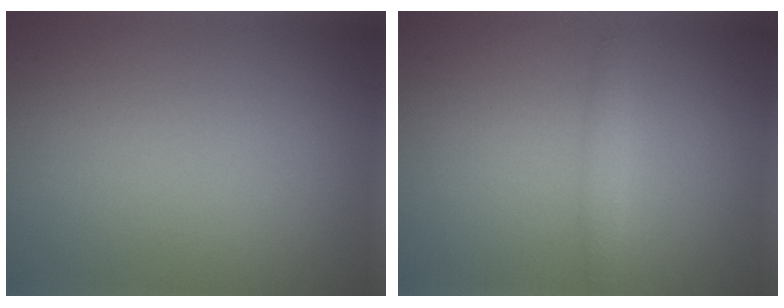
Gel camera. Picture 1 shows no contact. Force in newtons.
{"total": 1.3, "press": 1.3, "slide": 0.0}